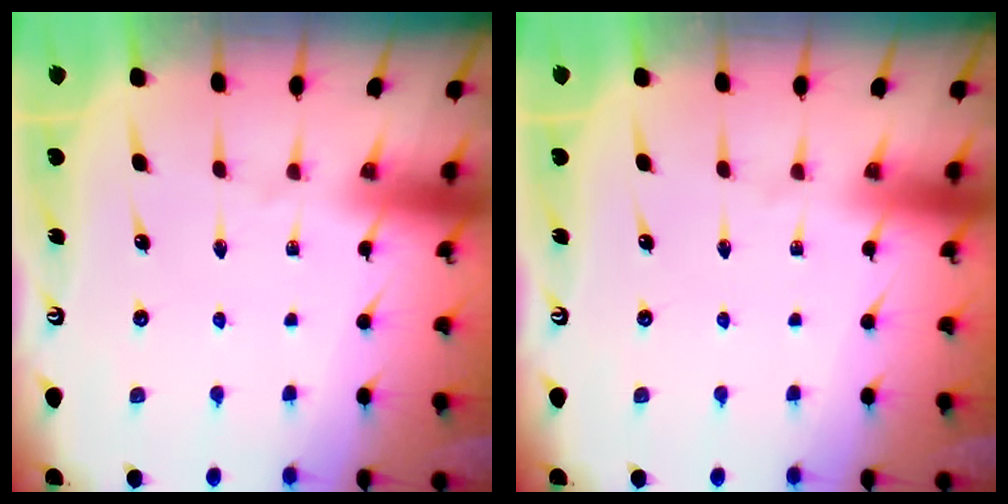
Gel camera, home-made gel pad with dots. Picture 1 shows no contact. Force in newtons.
{"total": 0.0}